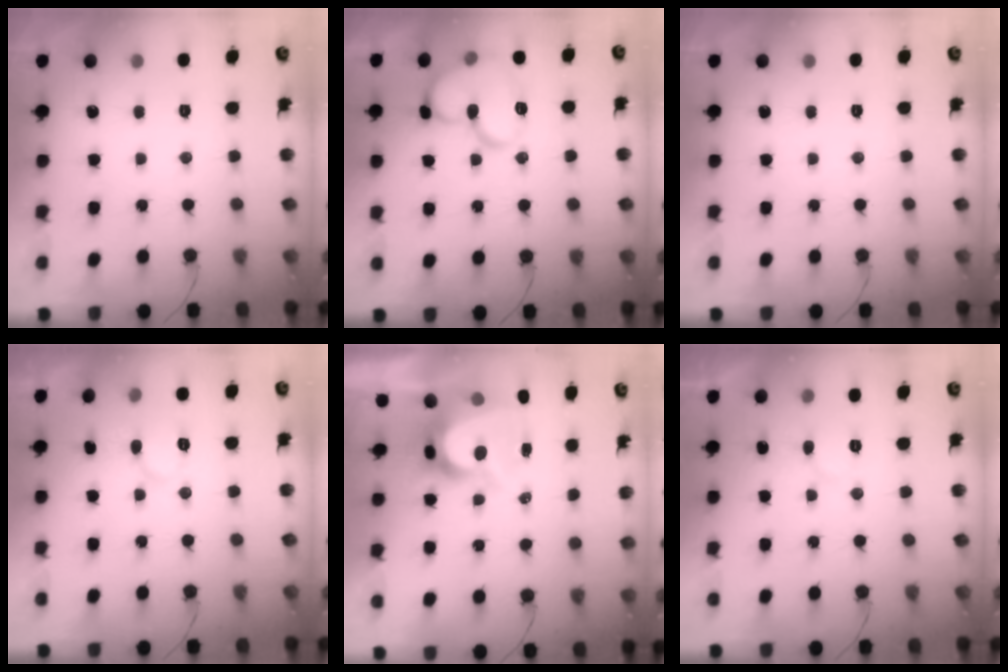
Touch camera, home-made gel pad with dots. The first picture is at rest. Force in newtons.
{"total": 13.3, "press": 13.3, "slide": 1.0}
{"total": 0.0}
{"total": 6.8, "press": 6.8, "slide": 0.3}
{"total": 8.3, "press": 8.2, "slide": 0.8}
{"total": 5.7, "press": 5.6, "slide": 0.6}